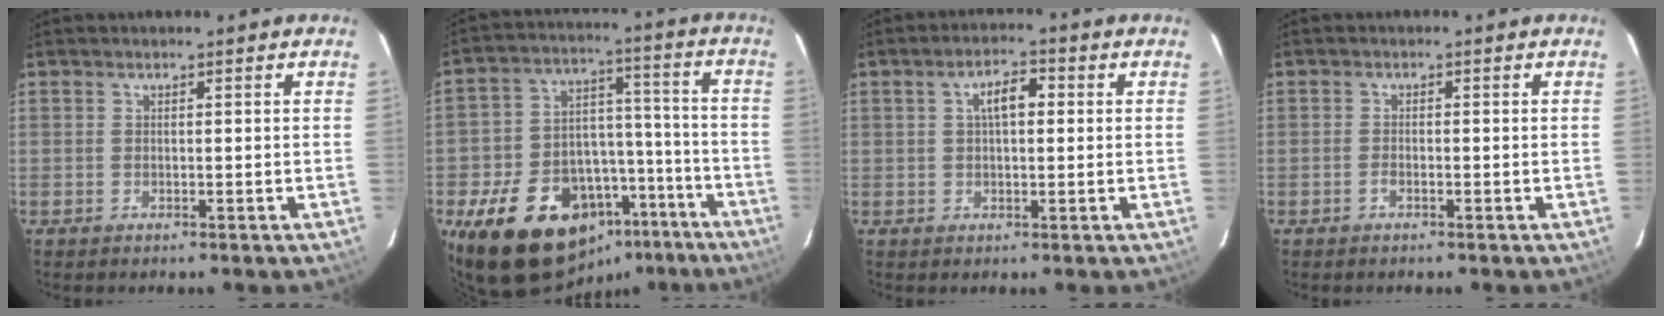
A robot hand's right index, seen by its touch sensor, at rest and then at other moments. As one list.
[{"total": 22.6, "force": [-14.1, 13.8, 11.1], "torque": [-0.217, 0.049, -0.190]}, {"total": 4.6, "force": [1.0, 2.1, 4.0], "torque": [-0.069, 0.015, 0.019]}, {"total": 1.1, "force": [-0.7, 0.4, 0.7], "torque": [-0.019, 0.001, -0.013]}]